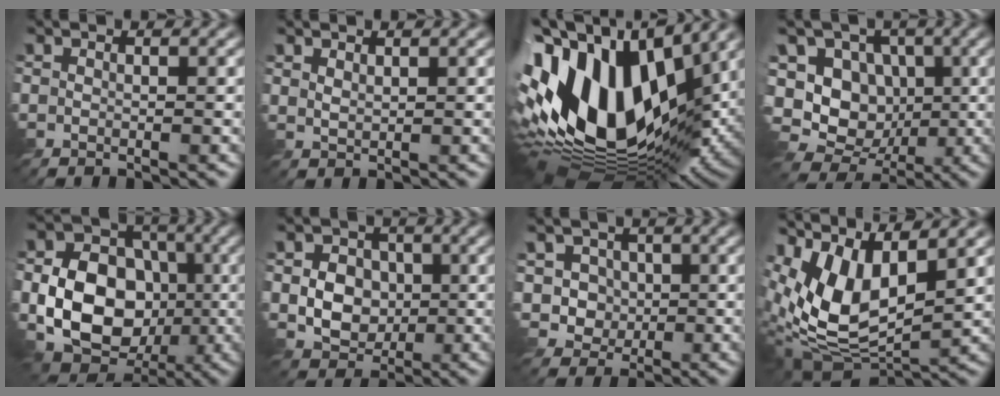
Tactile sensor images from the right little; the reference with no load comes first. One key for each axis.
{"total": 1.1, "fx": 0.9, "fy": 0.4, "fz": 0.5, "tx": -0.012, "ty": 0.001, "tz": 0.019}
{"total": 18.5, "fx": 2.9, "fy": 10.9, "fz": 14.7, "tx": -0.306, "ty": 0.020, "tz": 0.029}
{"total": 10.9, "fx": -0.3, "fy": 9.2, "fz": 5.8, "tx": -0.115, "ty": 0.026, "tz": -0.031}
{"total": 11.0, "fx": -2.0, "fy": 8.3, "fz": 7.0, "tx": -0.111, "ty": 0.001, "tz": -0.048}
{"total": 6.2, "fx": 0.0, "fy": 5.1, "fz": 3.5, "tx": -0.050, "ty": 0.014, "tz": -0.014}
{"total": 3.5, "fx": 0.1, "fy": 3.3, "fz": 1.2, "tx": -0.032, "ty": -0.004, "tz": 0.006}
{"total": 10.6, "fx": 3.1, "fy": 5.3, "fz": 8.6, "tx": -0.186, "ty": -0.004, "tz": 0.056}